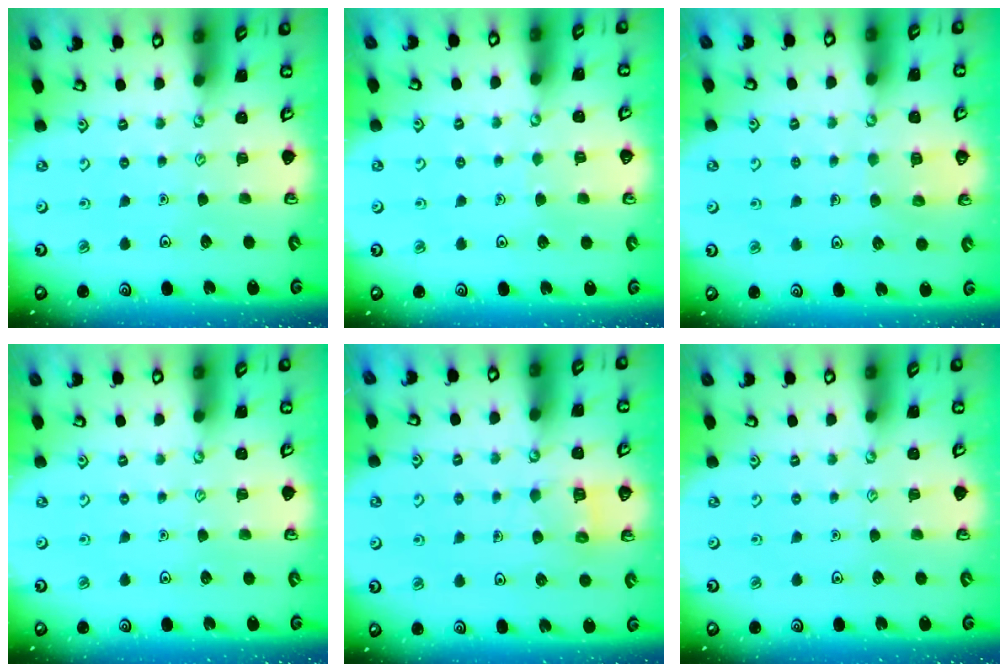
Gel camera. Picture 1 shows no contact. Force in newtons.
{"total": 2.4, "press": 2.4, "slide": 0.2}
{"total": 6.4, "press": 6.3, "slide": 0.4}
{"total": 0.0}
{"total": 3.4, "press": 3.4, "slide": 0.3}
{"total": 0.0}